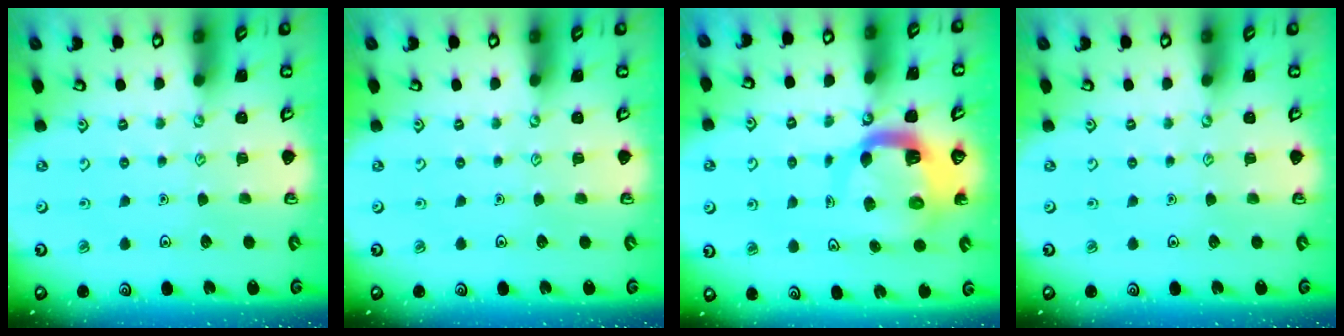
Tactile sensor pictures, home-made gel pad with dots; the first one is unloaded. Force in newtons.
{"total": 0.0}
{"total": 9.4, "press": 9.4, "slide": 1.3}
{"total": 0.0}